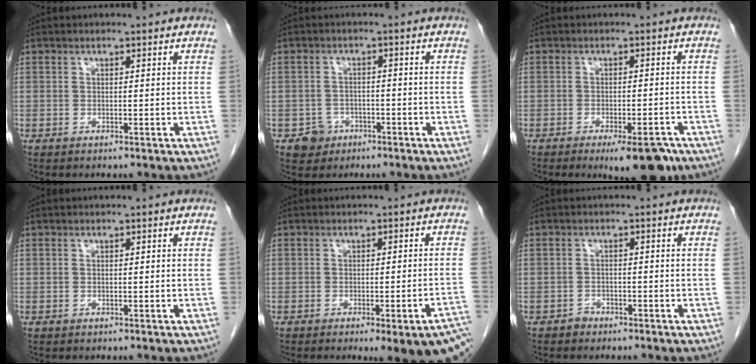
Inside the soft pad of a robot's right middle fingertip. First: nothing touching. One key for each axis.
{"total": 3.3, "fx": -1.8, "fy": 2.8, "fz": 0.4, "tx": -0.002, "ty": 0.012, "tz": -0.025}
{"total": 7.3, "fx": -5.0, "fy": 1.9, "fz": 5.0, "tx": -0.059, "ty": -0.006, "tz": -0.068}
{"total": 0.0}
{"total": 11.5, "fx": -8.5, "fy": 0.9, "fz": 7.7, "tx": -0.036, "ty": -0.004, "tz": -0.097}
{"total": 1.2, "fx": -1.0, "fy": 0.7, "fz": 0.0, "tx": 0.002, "ty": 0.004, "tz": -0.021}